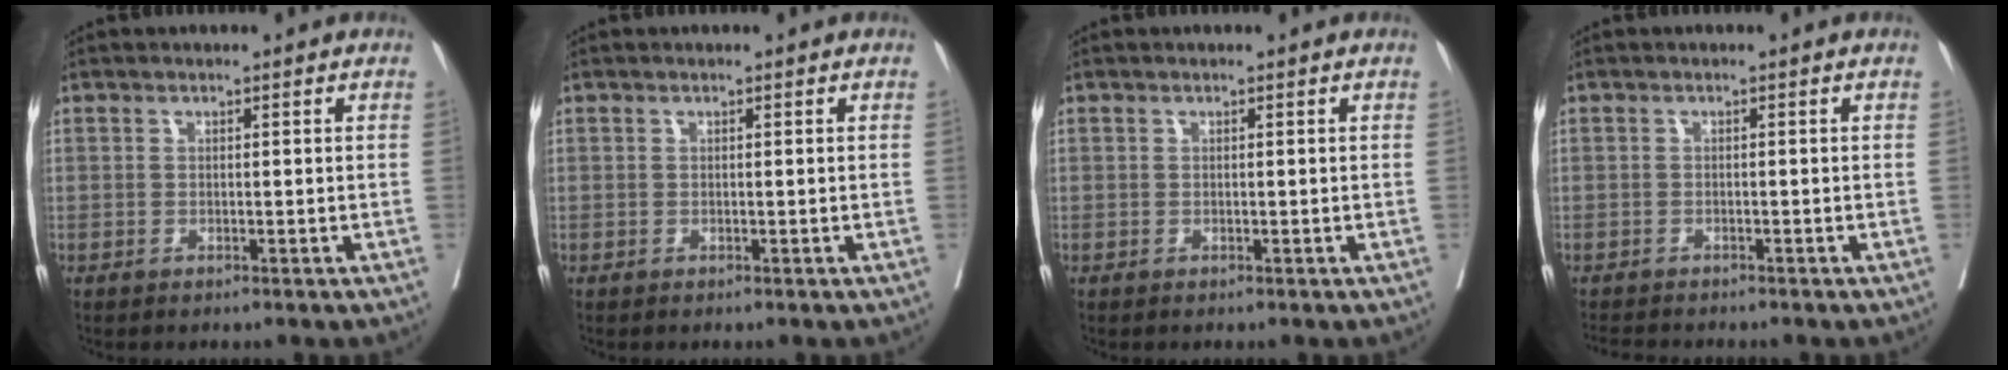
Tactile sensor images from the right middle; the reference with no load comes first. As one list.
[{"total": 0.0}, {"total": 0.0}, {"total": 3.9, "force": [-3.6, 0.5, 1.2], "torque": [-0.015, -0.009, -0.057]}]